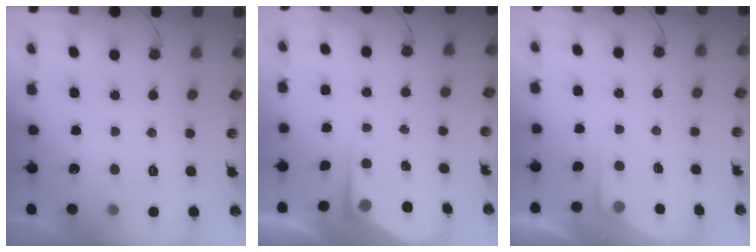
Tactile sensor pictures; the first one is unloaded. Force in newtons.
{"total": 4.3, "press": 4.2, "slide": 0.5}
{"total": 2.7, "press": 2.6, "slide": 0.4}